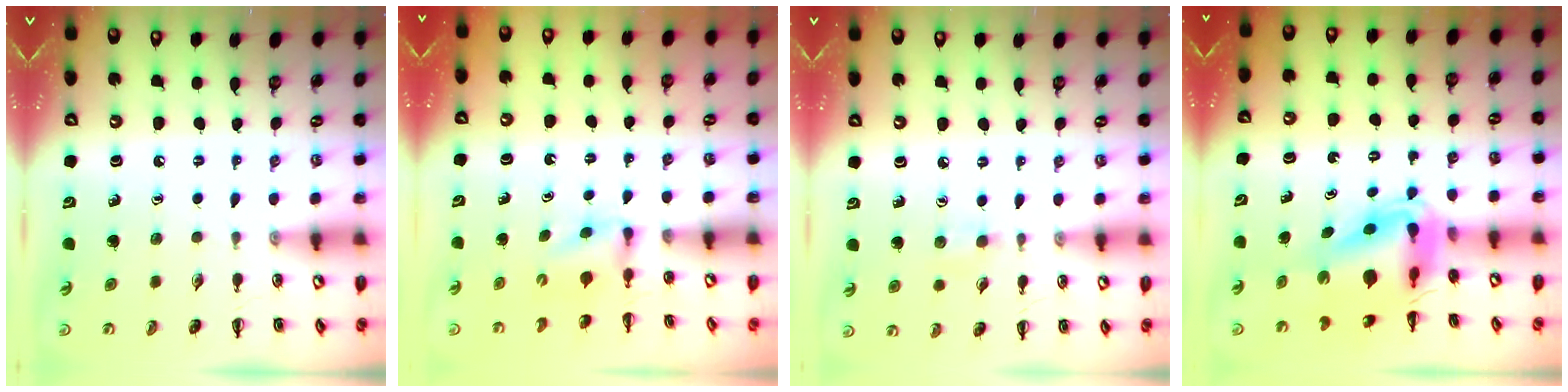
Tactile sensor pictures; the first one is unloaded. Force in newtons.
{"total": 3.6, "press": 3.3, "slide": 1.3}
{"total": 4.5, "press": 4.1, "slide": 1.7}
{"total": 8.0, "press": 7.6, "slide": 2.6}